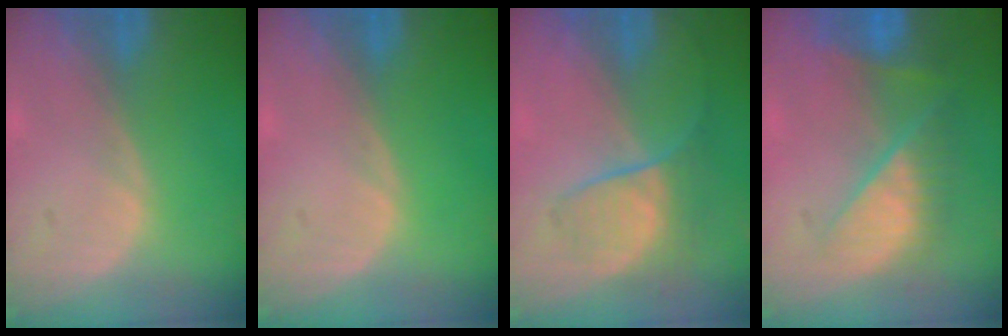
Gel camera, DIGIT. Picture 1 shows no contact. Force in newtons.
{"total": 0.0}
{"total": 6.5, "press": 6.0, "slide": 2.3}
{"total": 8.2, "press": 7.7, "slide": 2.9}